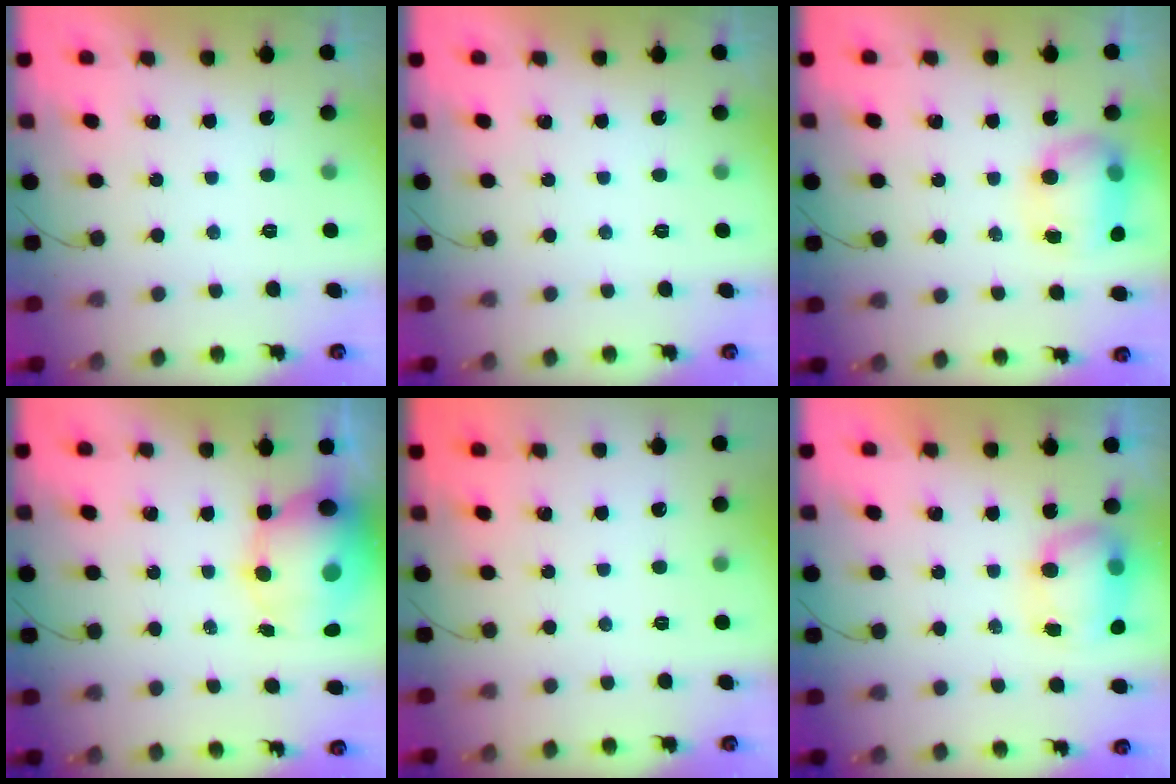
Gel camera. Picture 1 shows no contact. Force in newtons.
{"total": 0.0}
{"total": 11.2, "press": 9.4, "slide": 6.2}
{"total": 11.5, "press": 11.1, "slide": 3.0}
{"total": 0.0}
{"total": 8.4, "press": 8.2, "slide": 1.7}